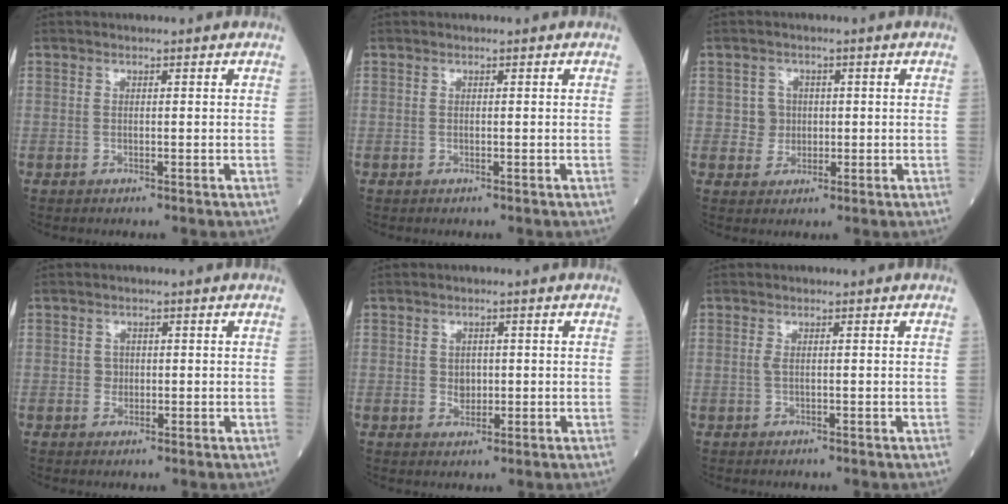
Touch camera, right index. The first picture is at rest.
{"total": 0.0}
{"total": 2.9, "force": [0.2, 2.9, 0.1], "torque": [0.007, 0.007, 0.003]}
{"total": 1.2, "force": [-0.1, 1.1, 0.2], "torque": [-0.002, 0.003, 0.000]}
{"total": 2.0, "force": [0.0, 1.7, 1.1], "torque": [-0.016, 0.001, 0.003]}
{"total": 0.5, "force": [-0.1, 0.1, 0.5], "torque": [-0.011, 0.001, -0.003]}